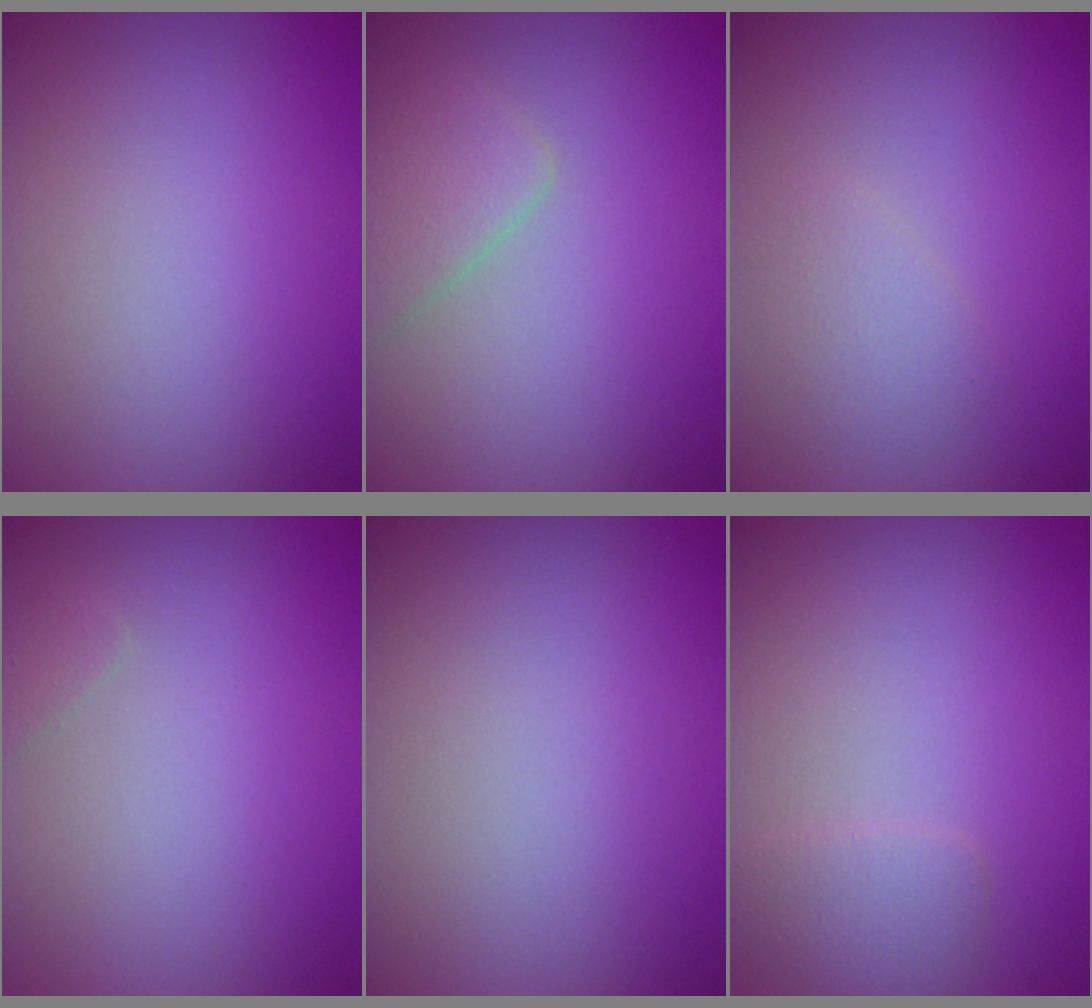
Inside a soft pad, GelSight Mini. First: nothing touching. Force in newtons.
{"total": 2.5, "press": 2.5, "slide": 0.2}
{"total": 1.6, "press": 1.6, "slide": 0.0}
{"total": 0.6, "press": 0.6, "slide": 0.1}
{"total": 0.0}
{"total": 1.6, "press": 1.6, "slide": 0.2}